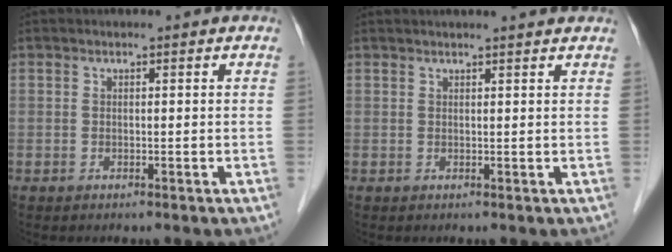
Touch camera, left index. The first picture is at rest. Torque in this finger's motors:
{"motor_torque": [-0.10, -1.44, 0.30, 0.07]}